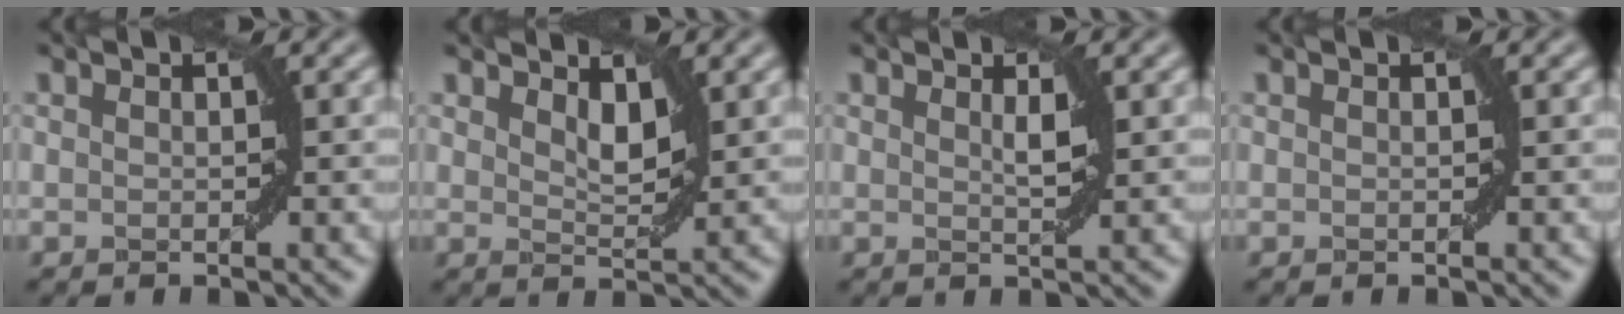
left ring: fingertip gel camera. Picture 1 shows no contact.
{"total": 2.2, "force": [1.2, 0.9, 1.5], "torque": [-0.028, -0.007, 0.023]}
{"total": 1.2, "force": [0.6, 0.1, 1.0], "torque": [-0.016, -0.002, 0.010]}
{"total": 0.0}